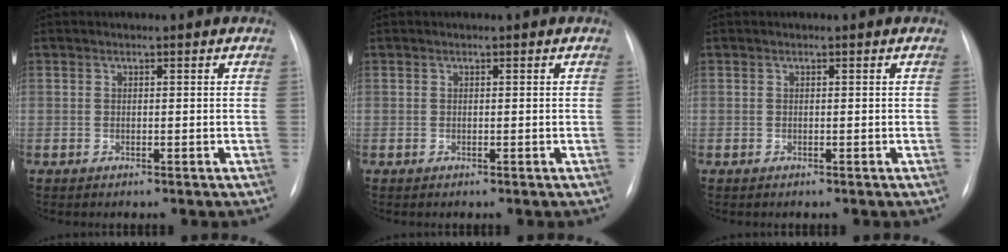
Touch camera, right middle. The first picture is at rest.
{"total": 0.0}
{"total": 0.0}